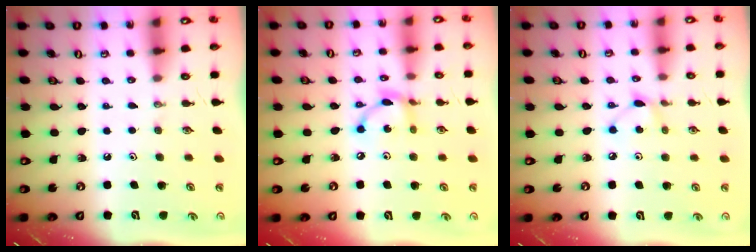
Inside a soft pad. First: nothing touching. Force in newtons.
{"total": 7.9, "press": 7.9, "slide": 0.2}
{"total": 5.2, "press": 5.2, "slide": 0.6}